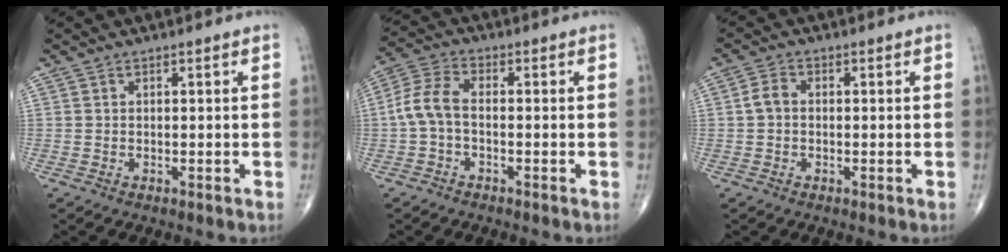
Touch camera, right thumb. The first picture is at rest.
{"total": 6.1, "force": [-1.0, 3.2, 5.1], "torque": [-0.116, 0.021, -0.030]}
{"total": 2.7, "force": [-0.1, 2.0, 1.8], "torque": [-0.033, 0.008, -0.009]}